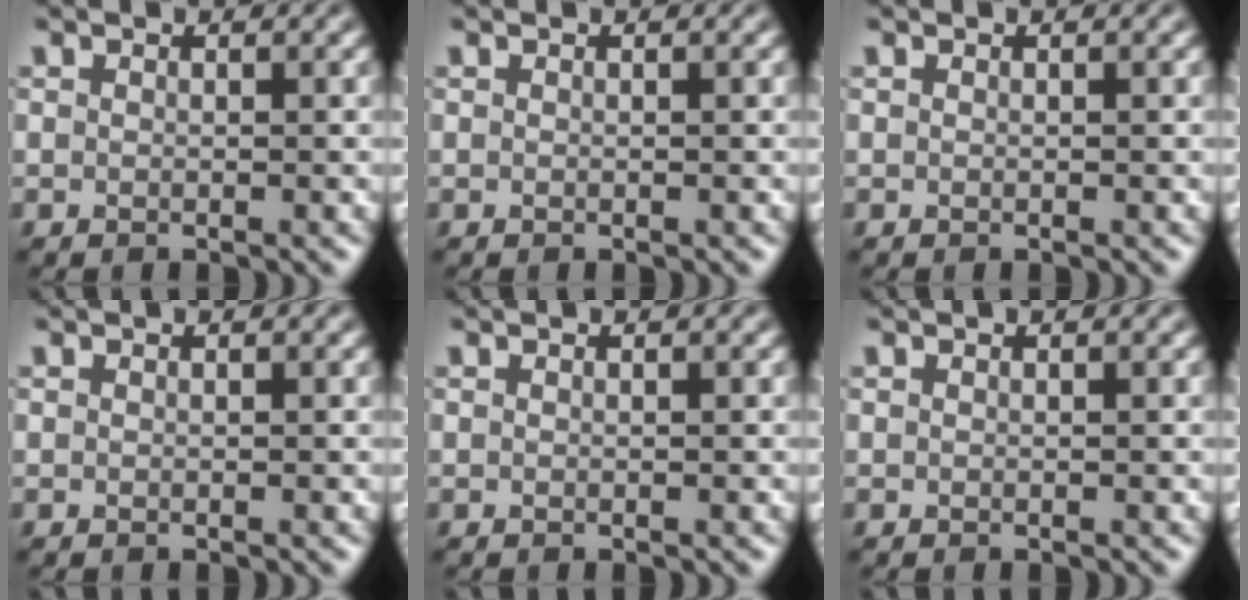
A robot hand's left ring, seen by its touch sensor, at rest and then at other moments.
{"total": 0.0}
{"total": 0.0}
{"total": 0.0}
{"total": 0.0}
{"total": 0.0}